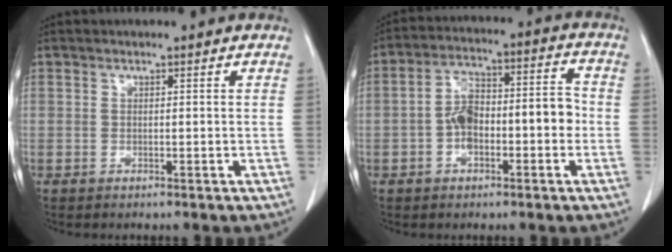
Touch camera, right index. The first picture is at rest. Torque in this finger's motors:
{"motor_torque": [1.48, -0.60, 0.71, 0.12]}